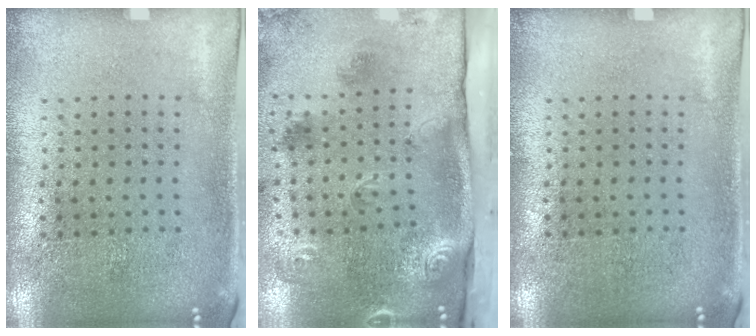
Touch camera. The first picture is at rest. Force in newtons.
{"total": 3.4, "press": 2.1, "slide": 2.6}
{"total": 0.0}